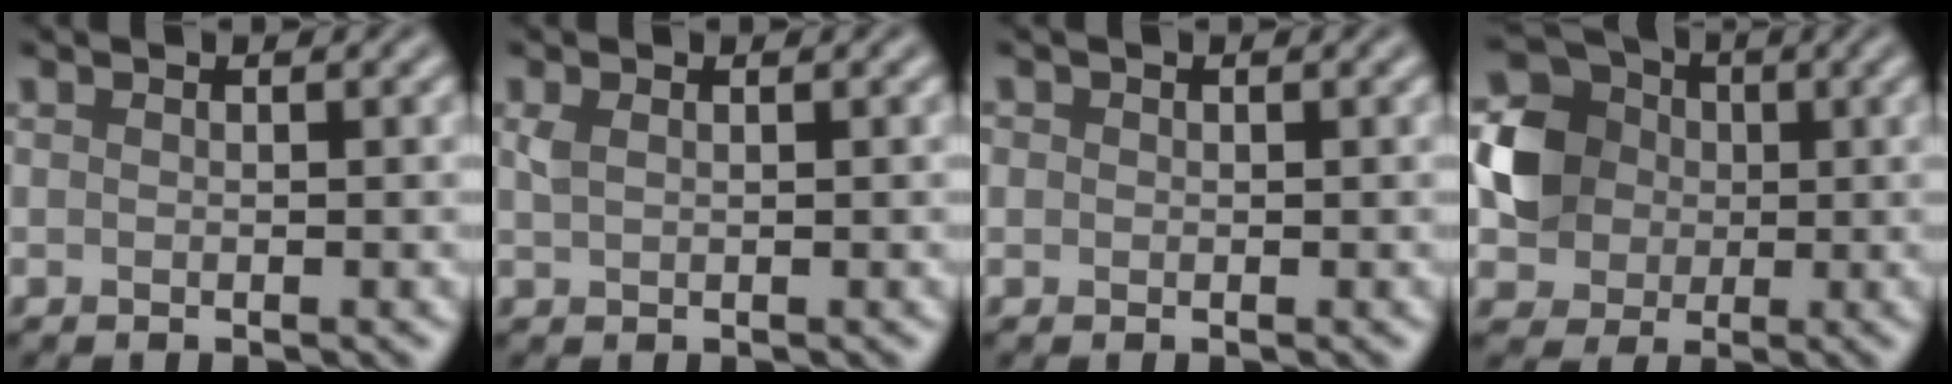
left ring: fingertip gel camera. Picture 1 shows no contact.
{"total": 1.0, "force": [0.5, 0.5, 0.7], "torque": [-0.019, 0.001, 0.012]}
{"total": 0.7, "force": [0.1, 0.7, 0.1], "torque": [0.005, 0.001, -0.002]}
{"total": 5.3, "force": [0.4, 4.8, 2.1], "torque": [-0.043, 0.006, 0.006]}